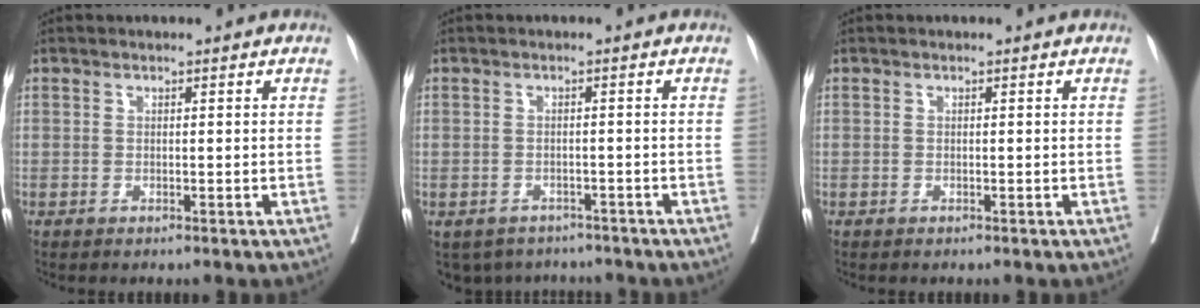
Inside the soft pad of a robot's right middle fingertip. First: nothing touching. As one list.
[{"total": 6.0, "force": [-5.2, 3.0, 0.6], "torque": [0.003, 0.006, -0.065]}, {"total": 0.0}]